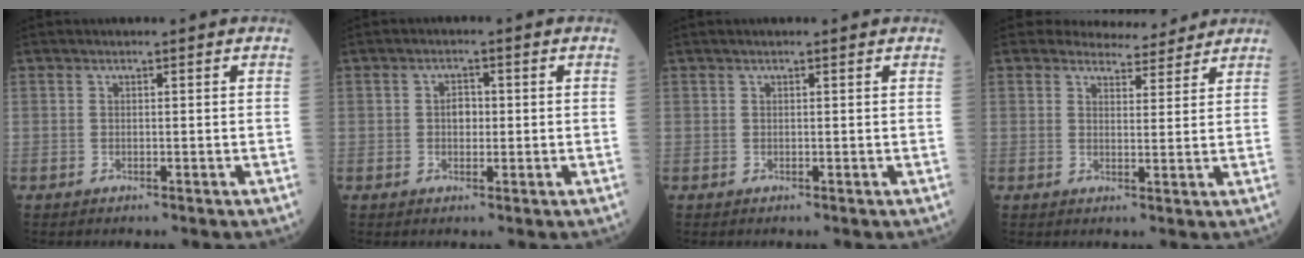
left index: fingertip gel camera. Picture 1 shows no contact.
{"total": 2.1, "force": [-0.1, 1.5, 1.5], "torque": [-0.023, 0.002, -0.003]}
{"total": 1.6, "force": [1.4, 0.1, 0.9], "torque": [-0.010, 0.020, 0.022]}
{"total": 4.5, "force": [4.3, 1.4, -0.2], "torque": [0.001, -0.003, 0.054]}